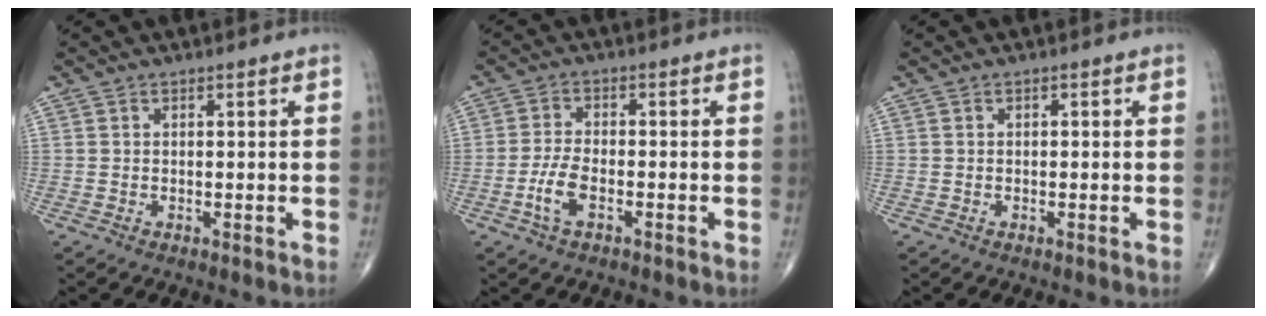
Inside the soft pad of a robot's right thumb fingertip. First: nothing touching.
{"total": 4.9, "force": [-2.1, 2.0, 3.9], "torque": [-0.086, 0.015, -0.042]}
{"total": 0.0}